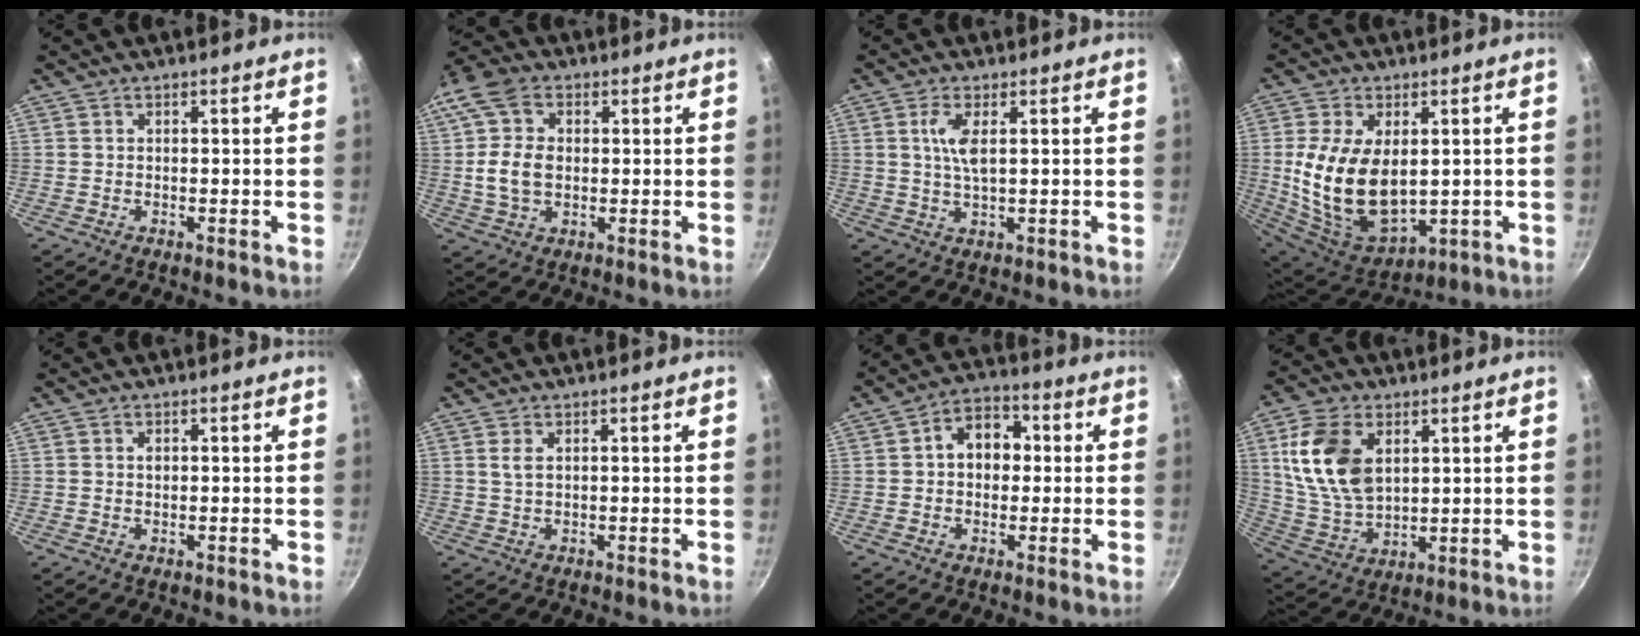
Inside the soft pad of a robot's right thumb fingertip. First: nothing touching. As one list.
[{"total": 12.0, "force": [1.2, 8.7, 8.1], "torque": [-0.156, 0.015, 0.014]}, {"total": 4.8, "force": [1.0, 1.5, 4.5], "torque": [-0.097, -0.001, 0.021]}, {"total": 18.3, "force": [0.9, 11.2, 14.4], "torque": [-0.255, -0.024, 0.040]}, {"total": 0.9, "force": [0.2, 0.7, 0.7], "torque": [-0.009, -0.001, 0.002]}, {"total": 1.9, "force": [0.6, 1.0, 1.5], "torque": [-0.030, -0.003, 0.013]}, {"total": 8.1, "force": [0.7, 6.2, 5.2], "torque": [-0.038, 0.017, -0.002]}, {"total": 15.1, "force": [4.4, 9.6, 10.8], "torque": [-0.190, -0.016, 0.097]}]